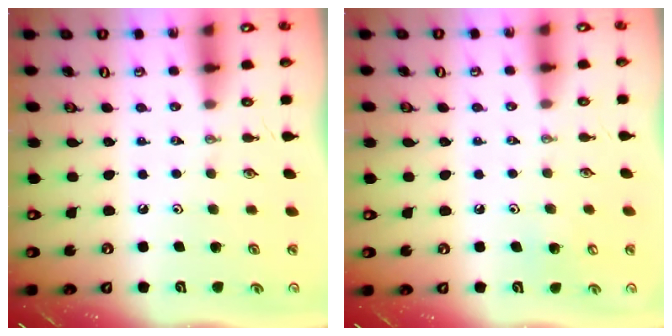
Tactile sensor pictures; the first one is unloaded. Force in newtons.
{"total": 5.1, "press": 5.1, "slide": 0.6}